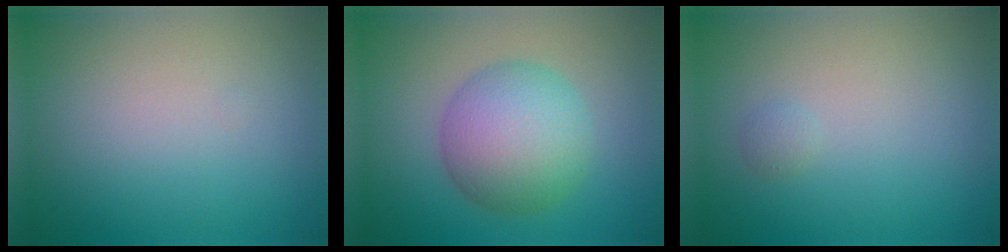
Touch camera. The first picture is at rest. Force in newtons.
{"total": 7.0, "press": 7.0, "slide": 0.1}
{"total": 0.6, "press": 0.6, "slide": 0.0}